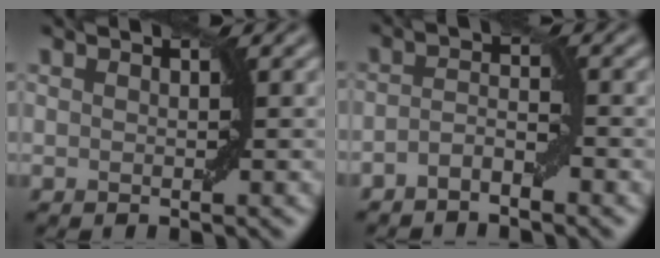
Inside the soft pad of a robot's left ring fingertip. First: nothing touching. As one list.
[{"total": 1.9, "force": [-1.3, 0.5, 1.3], "torque": [-0.025, 0.008, -0.028]}]